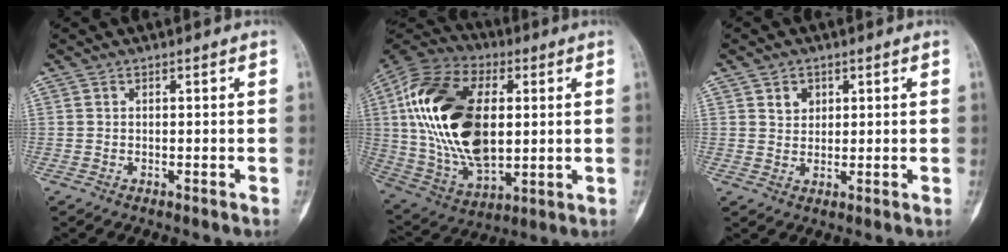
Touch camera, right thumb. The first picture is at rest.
{"total": 27.0, "force": [3.5, 15.8, 21.6], "torque": [-0.412, -0.009, 0.064]}
{"total": 3.0, "force": [1.4, 2.4, 1.1], "torque": [-0.004, -0.009, 0.025]}